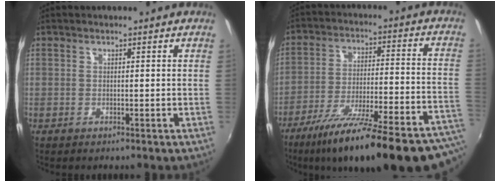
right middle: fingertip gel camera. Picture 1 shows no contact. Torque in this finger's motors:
{"motor_torque": [1.09, -1.05, 0.42, 0.16]}